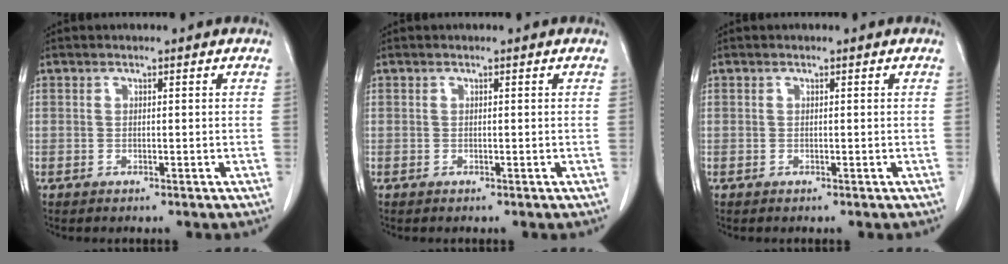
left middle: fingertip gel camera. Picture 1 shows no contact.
{"total": 0.0}
{"total": 0.0}